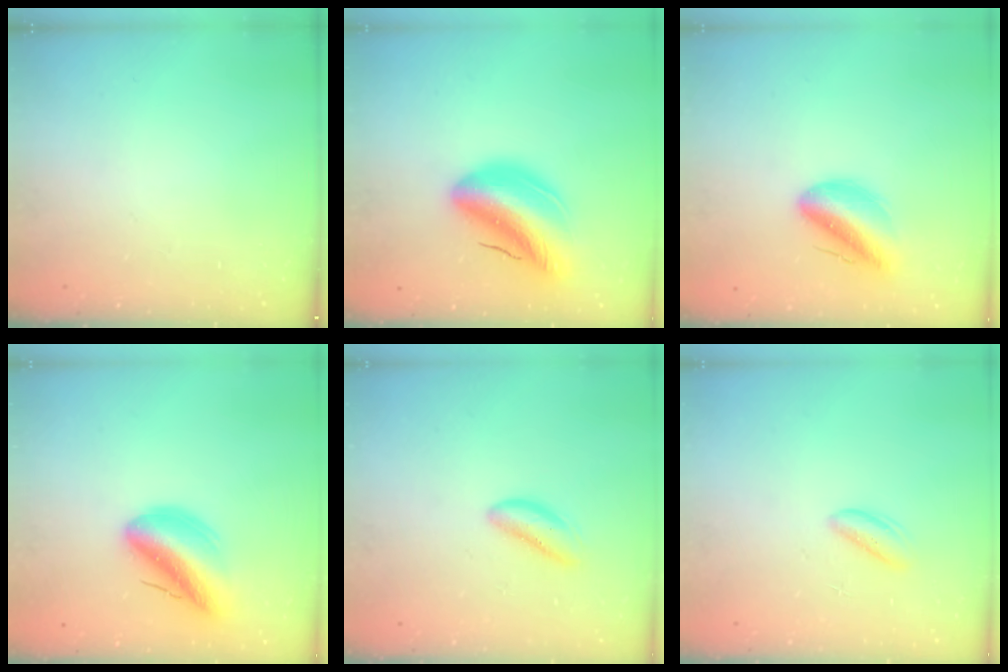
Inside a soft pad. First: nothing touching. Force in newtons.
{"total": 14.8, "press": 14.2, "slide": 4.0}
{"total": 13.0, "press": 12.5, "slide": 3.4}
{"total": 13.5, "press": 13.3, "slide": 2.5}
{"total": 3.0, "press": 3.0, "slide": 0.1}
{"total": 1.9, "press": 1.9, "slide": 0.4}